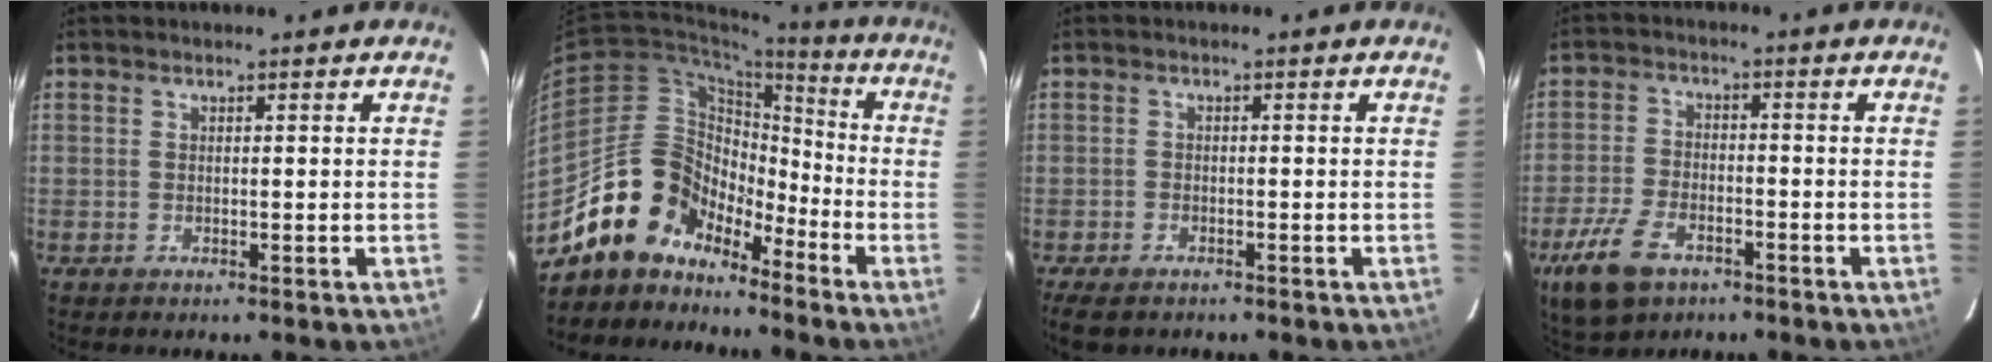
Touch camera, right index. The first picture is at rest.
{"total": 13.3, "force": [-10.6, 7.5, 3.0], "torque": [-0.059, 0.040, -0.196]}
{"total": 5.2, "force": [-4.0, 2.4, 2.3], "torque": [-0.064, -0.013, -0.071]}
{"total": 10.9, "force": [-6.4, 5.8, 6.5], "torque": [-0.164, -0.010, -0.121]}